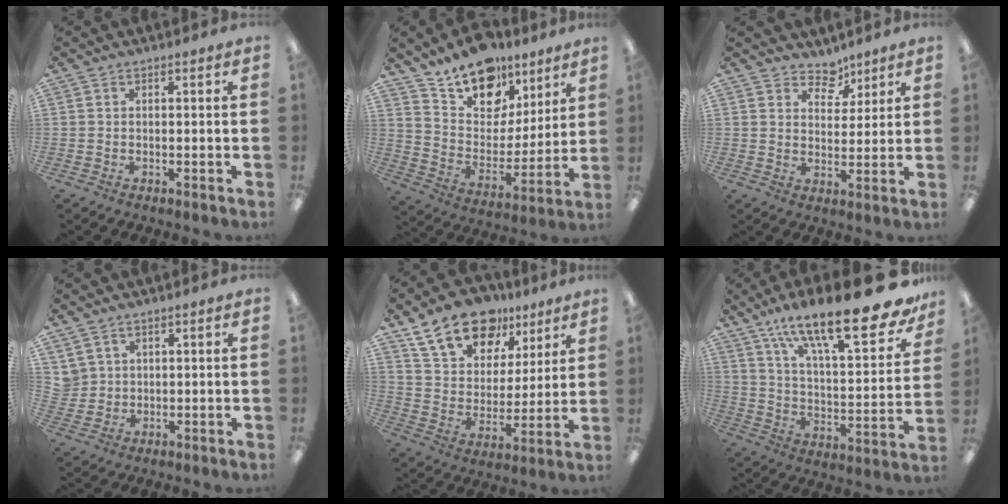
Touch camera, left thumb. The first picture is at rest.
{"total": 16.8, "force": [12.6, 9.4, 5.9], "torque": [-0.106, -0.088, 0.233]}
{"total": 6.1, "force": [4.8, 3.5, 1.1], "torque": [-0.010, -0.034, 0.084]}
{"total": 3.5, "force": [2.1, 2.8, 0.0], "torque": [-0.016, -0.006, 0.041]}
{"total": 17.8, "force": [12.1, 10.6, 7.7], "torque": [-0.131, -0.062, 0.222]}
{"total": 24.7, "force": [17.3, 6.5, 16.4], "torque": [-0.251, -0.112, 0.279]}